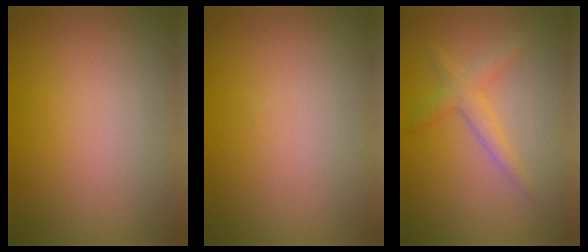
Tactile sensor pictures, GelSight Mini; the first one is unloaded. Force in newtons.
{"total": 0.0}
{"total": 2.3, "press": 2.3, "slide": 0.1}